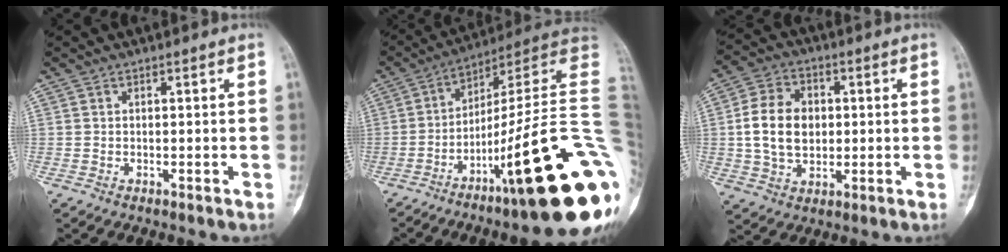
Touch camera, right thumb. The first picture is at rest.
{"total": 28.5, "force": [-8.5, 3.9, 26.9], "torque": [-0.297, 0.054, -0.130]}
{"total": 11.7, "force": [0.6, 8.5, 8.0], "torque": [-0.127, 0.008, 0.012]}